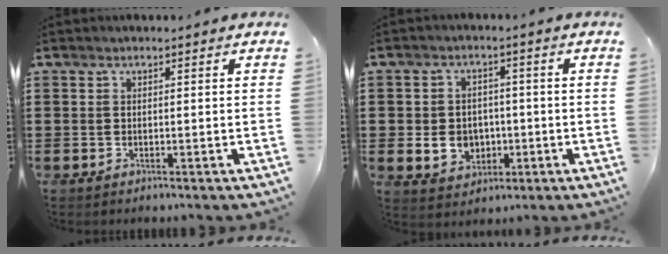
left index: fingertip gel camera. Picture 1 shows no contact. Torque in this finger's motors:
{"motor_torque": [0.96, -0.02, 0.23, 0.07]}